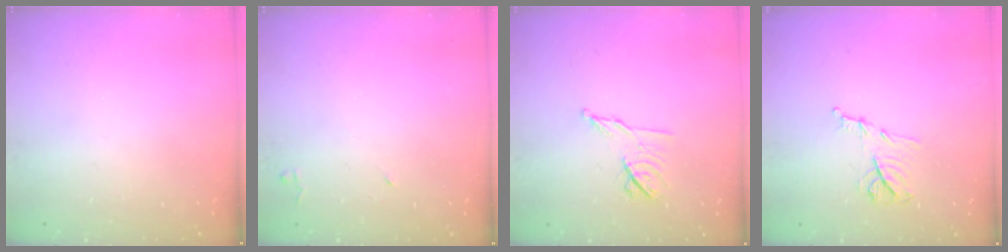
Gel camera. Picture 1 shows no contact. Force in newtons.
{"total": 4.0, "press": 3.9, "slide": 0.7}
{"total": 8.1, "press": 8.0, "slide": 1.3}
{"total": 8.8, "press": 8.7, "slide": 1.0}